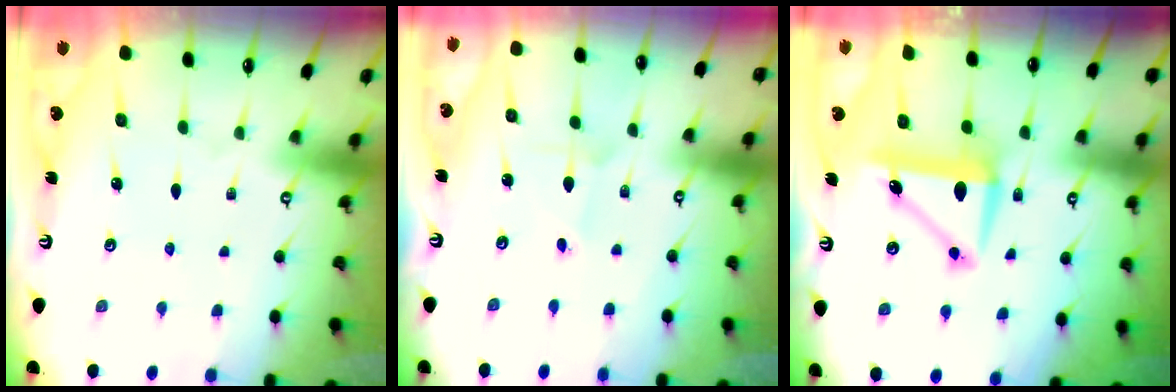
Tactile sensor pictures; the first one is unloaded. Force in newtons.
{"total": 1.4, "press": 1.4, "slide": 0.1}
{"total": 8.2, "press": 8.0, "slide": 1.8}